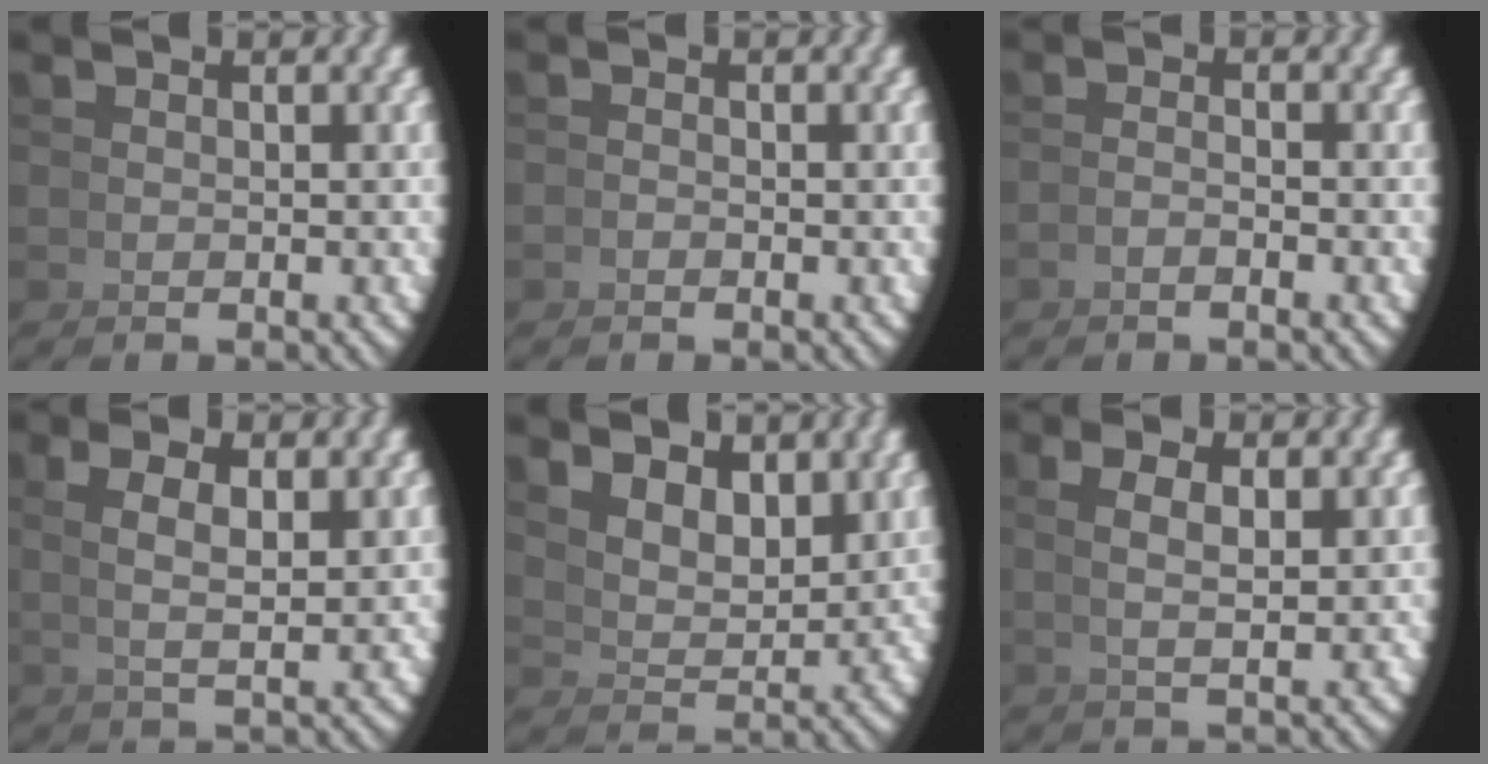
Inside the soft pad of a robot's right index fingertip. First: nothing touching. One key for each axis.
{"total": 1.2, "fx": -0.5, "fy": -1.0, "fz": -0.3, "tx": 0.011, "ty": 0.003, "tz": -0.013}
{"total": 1.6, "fx": -1.0, "fy": -1.2, "fz": 0.1, "tx": 0.007, "ty": 0.004, "tz": -0.021}
{"total": 3.2, "fx": 1.8, "fy": 0.2, "fz": 2.7, "tx": -0.040, "ty": 0.007, "tz": 0.038}
{"total": 4.5, "fx": 3.0, "fy": 2.0, "fz": 2.7, "tx": -0.051, "ty": -0.011, "tz": 0.065}
{"total": 2.6, "fx": 1.5, "fy": -0.3, "fz": 2.1, "tx": -0.033, "ty": 0.004, "tz": 0.034}